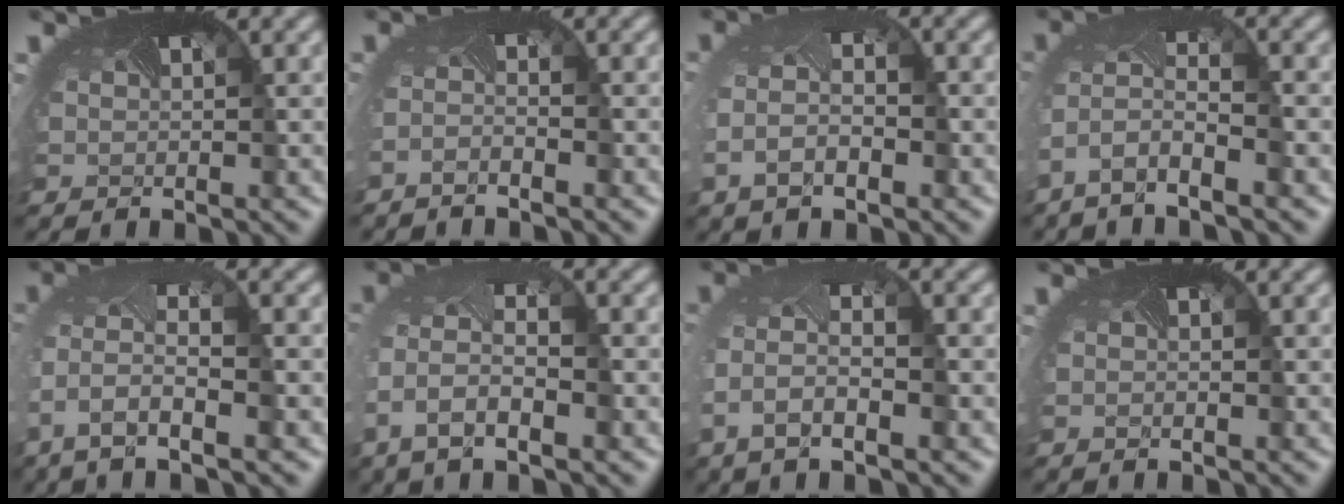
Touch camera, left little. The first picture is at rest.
{"total": 1.5, "force": [-1.4, -0.3, 0.3], "torque": [-0.012, -0.011, -0.031]}
{"total": 3.5, "force": [-1.2, 1.7, 2.8], "torque": [-0.061, -0.006, -0.020]}
{"total": 4.9, "force": [-3.2, 1.1, 3.6], "torque": [-0.086, -0.007, -0.062]}
{"total": 6.8, "force": [-3.2, 2.7, 5.4], "torque": [-0.132, -0.019, -0.053]}
{"total": 6.1, "force": [-2.4, 2.9, 4.8], "torque": [-0.113, -0.011, -0.044]}
{"total": 4.7, "force": [-1.9, 1.9, 3.9], "torque": [-0.092, -0.007, -0.037]}
{"total": 0.5, "force": [-0.5, 0.0, 0.2], "torque": [0.002, -0.002, -0.009]}